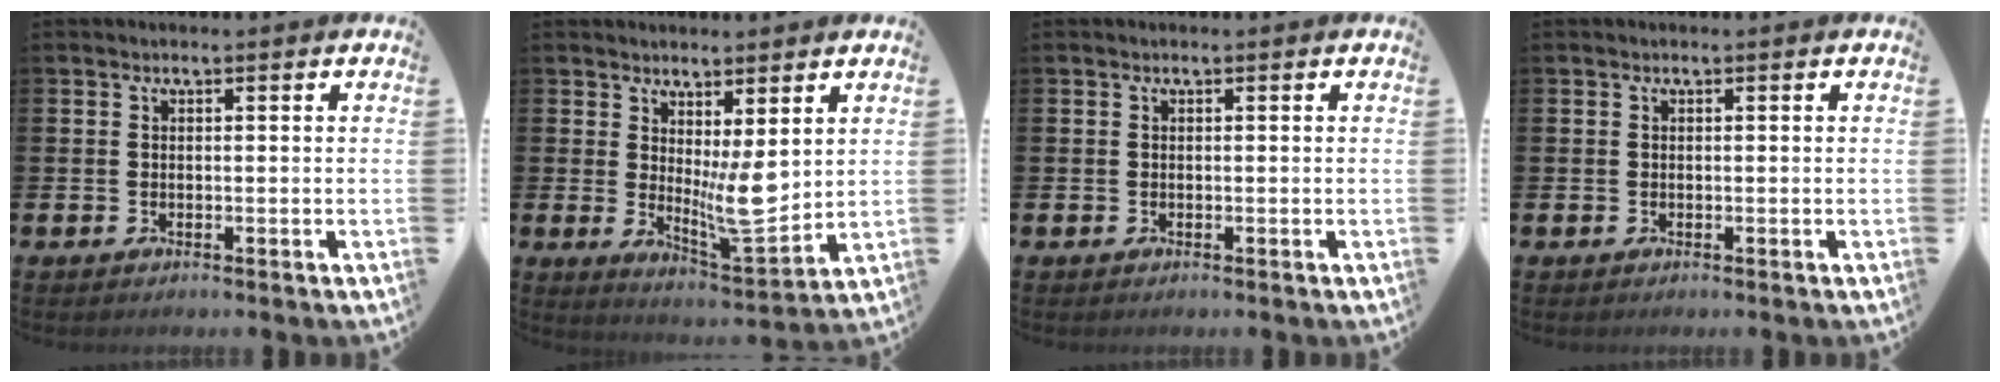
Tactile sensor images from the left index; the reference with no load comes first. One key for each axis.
{"total": 6.0, "fx": 2.2, "fy": 2.0, "fz": 5.3, "tx": -0.076, "ty": -0.031, "tz": 0.037}
{"total": 0.0}
{"total": 0.0}